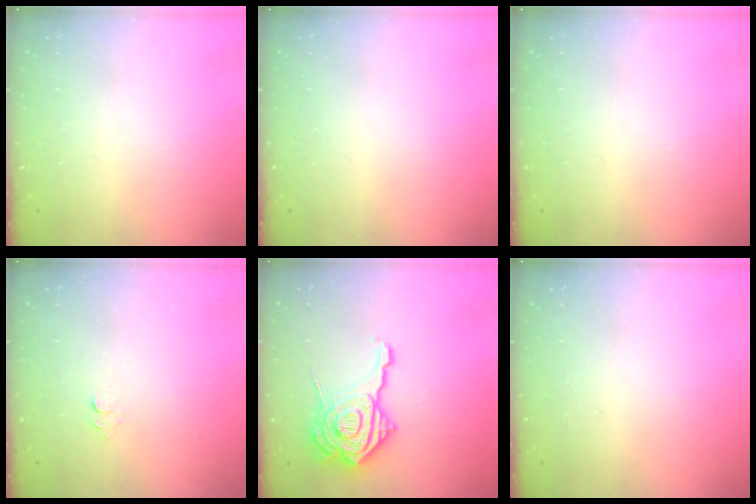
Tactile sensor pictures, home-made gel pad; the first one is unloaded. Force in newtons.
{"total": 0.0}
{"total": 0.0}
{"total": 3.5, "press": 3.5, "slide": 0.3}
{"total": 18.9, "press": 18.8, "slide": 1.9}
{"total": 0.0}